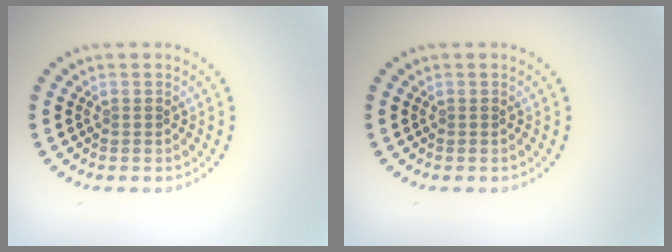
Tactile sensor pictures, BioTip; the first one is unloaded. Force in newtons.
{"total": 0.0}